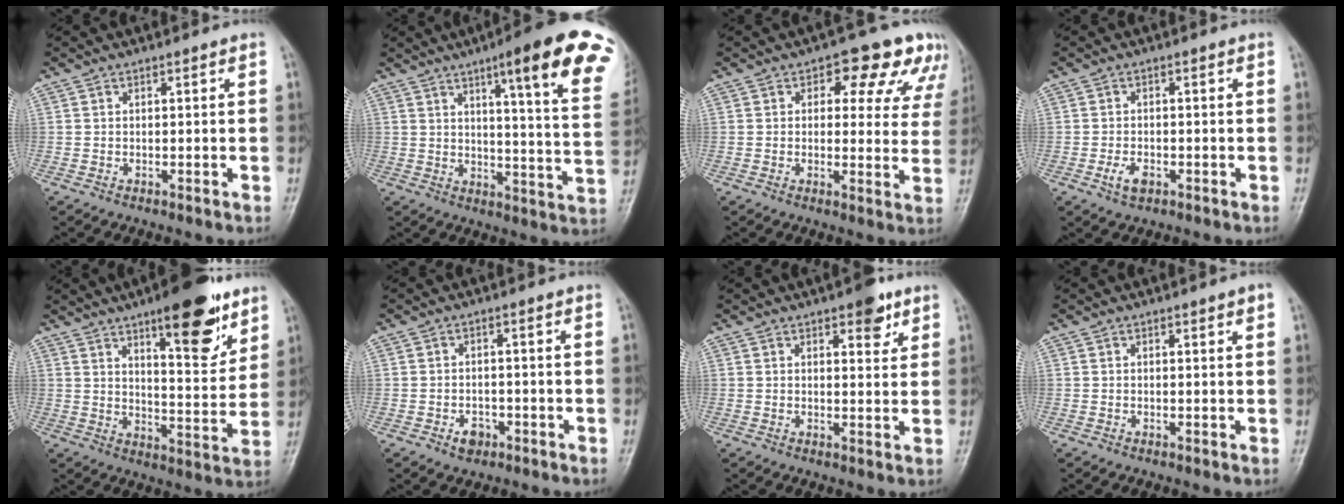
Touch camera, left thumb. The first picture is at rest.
{"total": 21.1, "force": [11.5, 2.9, 17.5], "torque": [-0.209, -0.042, 0.139]}
{"total": 12.0, "force": [6.9, 6.8, 7.0], "torque": [-0.021, -0.020, 0.065]}
{"total": 3.2, "force": [-1.4, 1.8, 2.2], "torque": [-0.041, 0.005, -0.023]}
{"total": 16.0, "force": [9.7, 5.1, 11.7], "torque": [-0.130, -0.057, 0.143]}
{"total": 3.0, "force": [-1.5, 2.2, 1.4], "torque": [-0.011, 0.010, -0.020]}
{"total": 5.5, "force": [3.2, 2.3, 3.8], "torque": [-0.031, -0.014, 0.038]}
{"total": 1.6, "force": [0.9, 0.2, 1.4], "torque": [-0.021, -0.002, 0.010]}